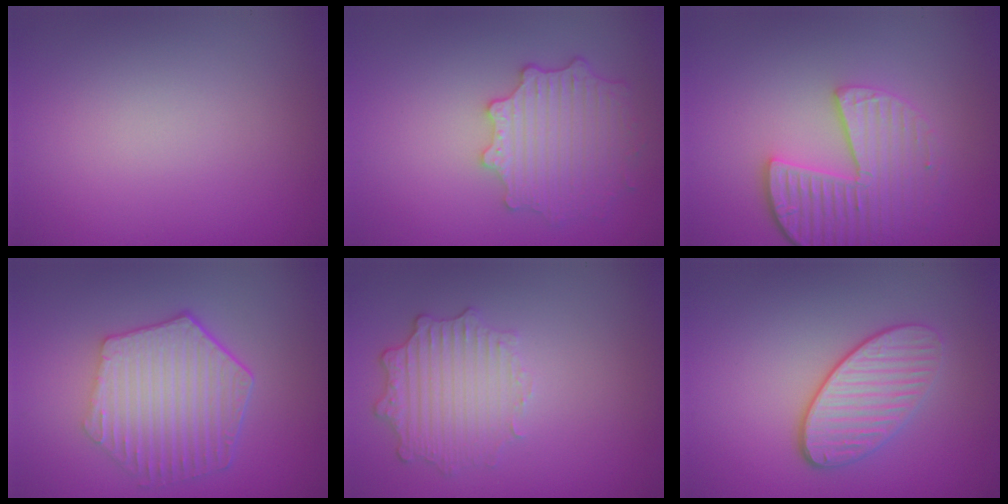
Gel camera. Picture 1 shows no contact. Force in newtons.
{"total": 4.5, "press": 4.1, "slide": 1.7}
{"total": 4.9, "press": 3.9, "slide": 2.9}
{"total": 6.4, "press": 4.8, "slide": 4.2}
{"total": 2.9, "press": 2.4, "slide": 1.6}
{"total": 3.9, "press": 3.3, "slide": 2.1}